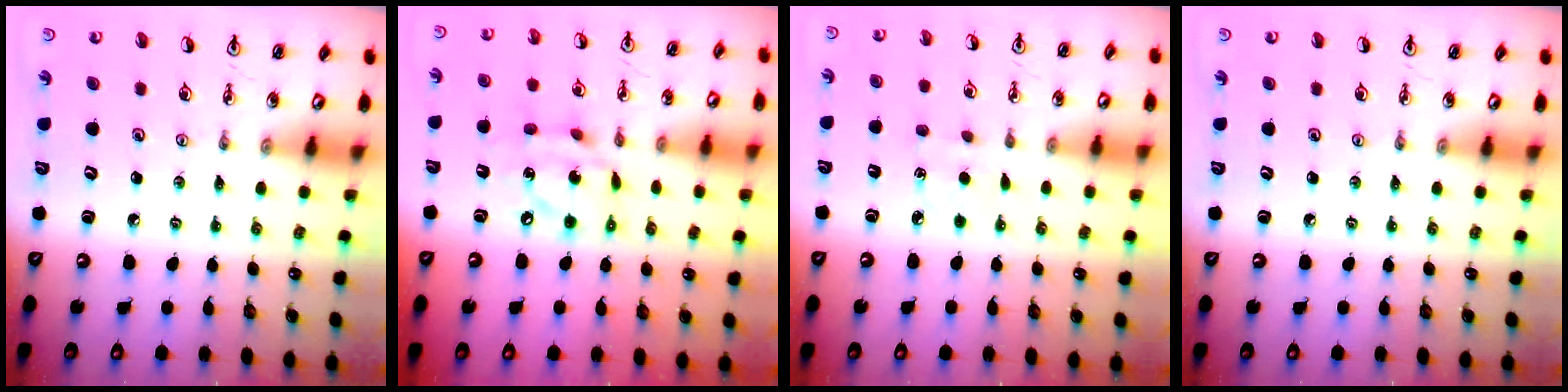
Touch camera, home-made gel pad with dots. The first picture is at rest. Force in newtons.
{"total": 11.9, "press": 11.8, "slide": 0.7}
{"total": 2.9, "press": 2.9, "slide": 0.3}
{"total": 0.0}